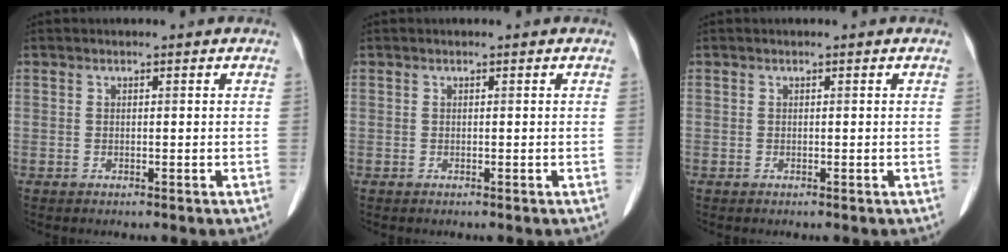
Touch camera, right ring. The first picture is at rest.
{"total": 0.0}
{"total": 0.0}